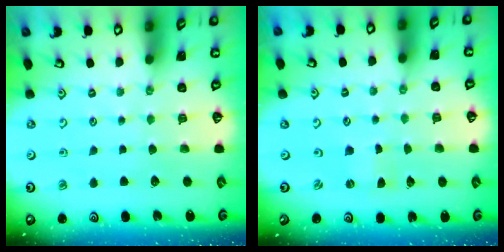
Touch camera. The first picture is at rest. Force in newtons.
{"total": 0.0}